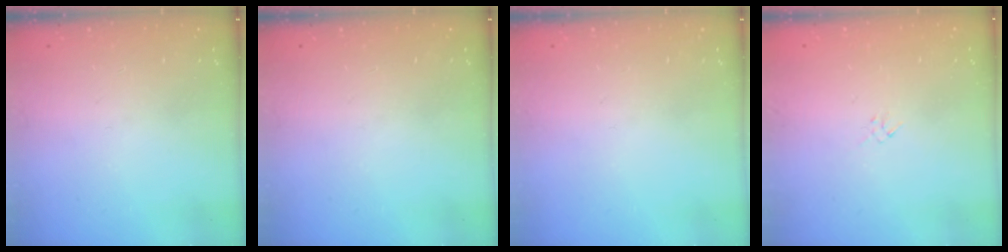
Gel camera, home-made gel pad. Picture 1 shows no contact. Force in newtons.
{"total": 0.0}
{"total": 0.0}
{"total": 1.3, "press": 1.2, "slide": 0.5}